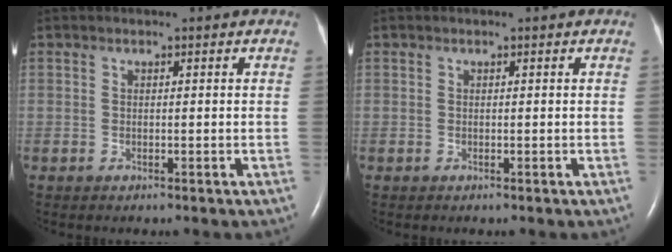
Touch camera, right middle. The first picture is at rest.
{"total": 0.0}